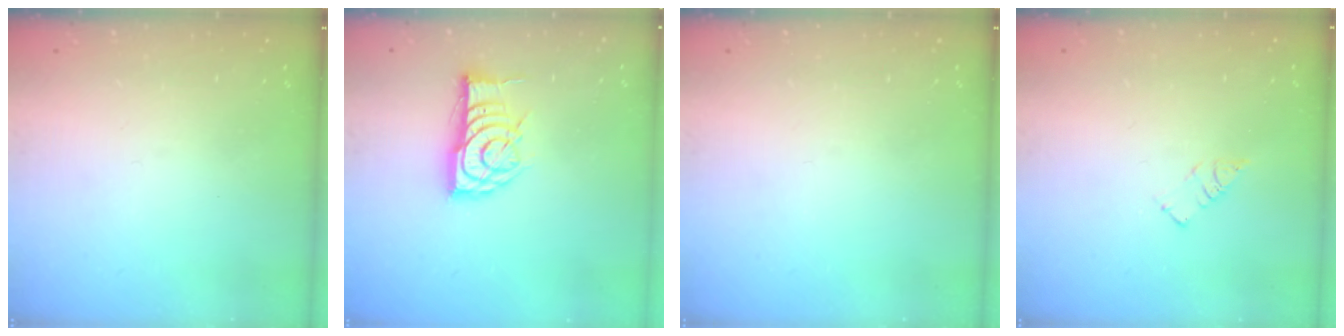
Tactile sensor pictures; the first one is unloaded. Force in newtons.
{"total": 13.0, "press": 13.0, "slide": 0.8}
{"total": 0.0}
{"total": 3.7, "press": 3.6, "slide": 0.4}